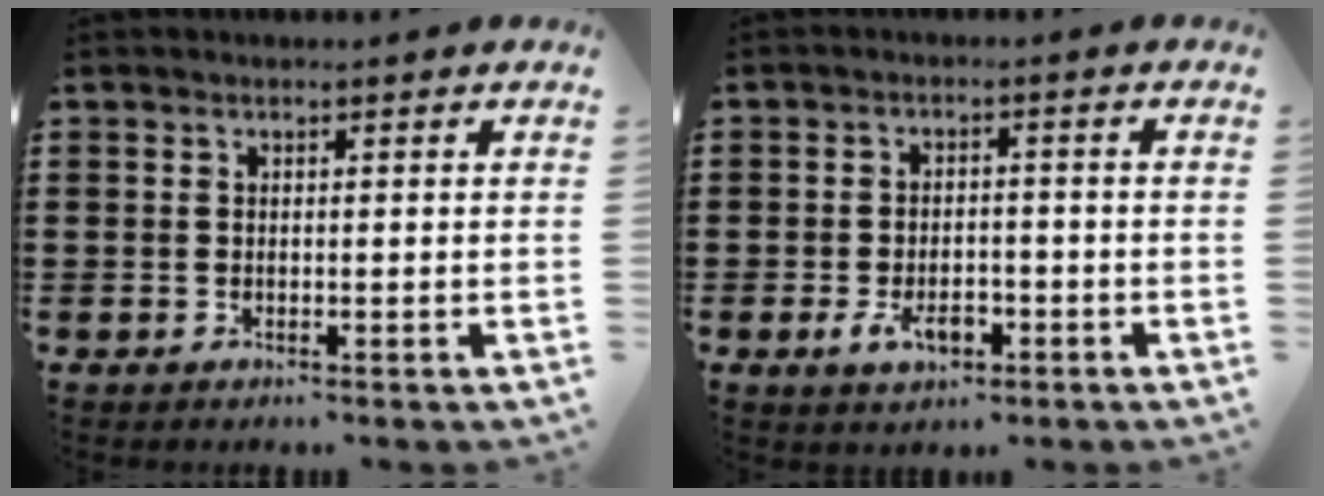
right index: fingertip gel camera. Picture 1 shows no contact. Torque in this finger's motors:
{"motor_torque": [1.54, 0.60, 0.15, 0.06]}